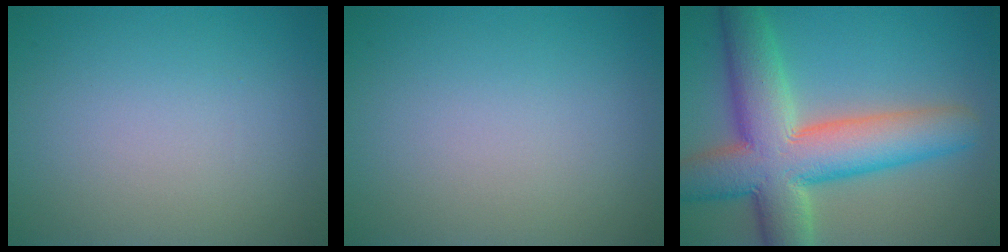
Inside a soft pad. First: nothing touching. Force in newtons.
{"total": 0.0}
{"total": 11.5, "press": 11.5, "slide": 0.7}